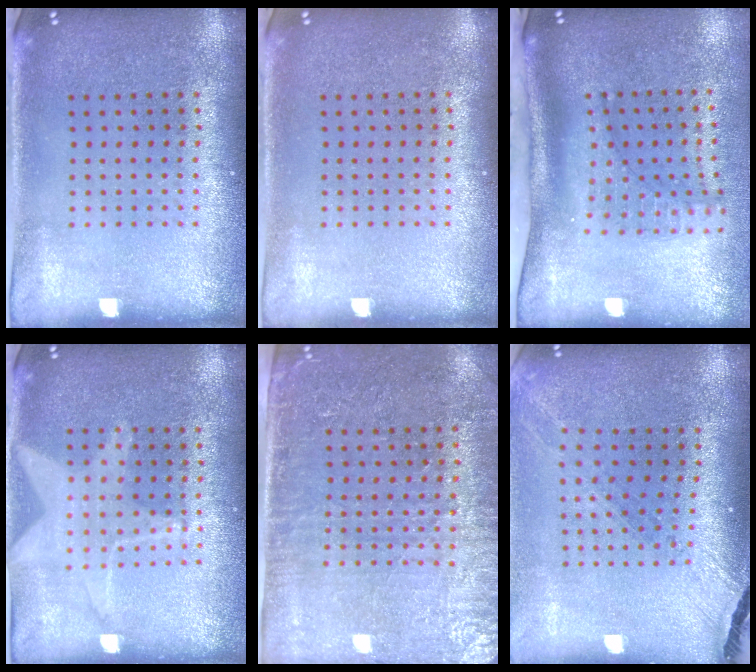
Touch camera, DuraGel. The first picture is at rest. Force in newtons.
{"total": 0.0}
{"total": 2.1, "press": 1.5, "slide": 1.4}
{"total": 1.4, "press": 1.4, "slide": 0.3}
{"total": 3.5, "press": 3.1, "slide": 1.5}
{"total": 1.5, "press": 1.4, "slide": 0.3}